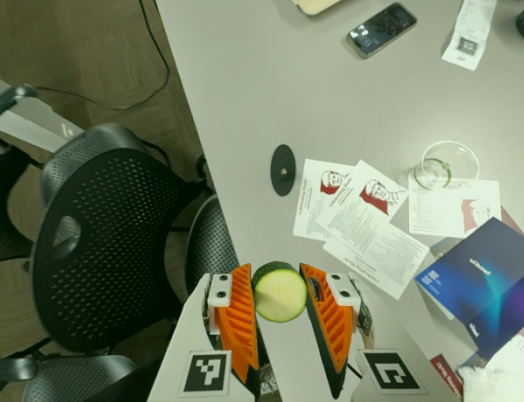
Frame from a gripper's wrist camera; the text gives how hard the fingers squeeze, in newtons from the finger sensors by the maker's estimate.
{"total": 10.3, "left": 10.4, "right": 10.1}